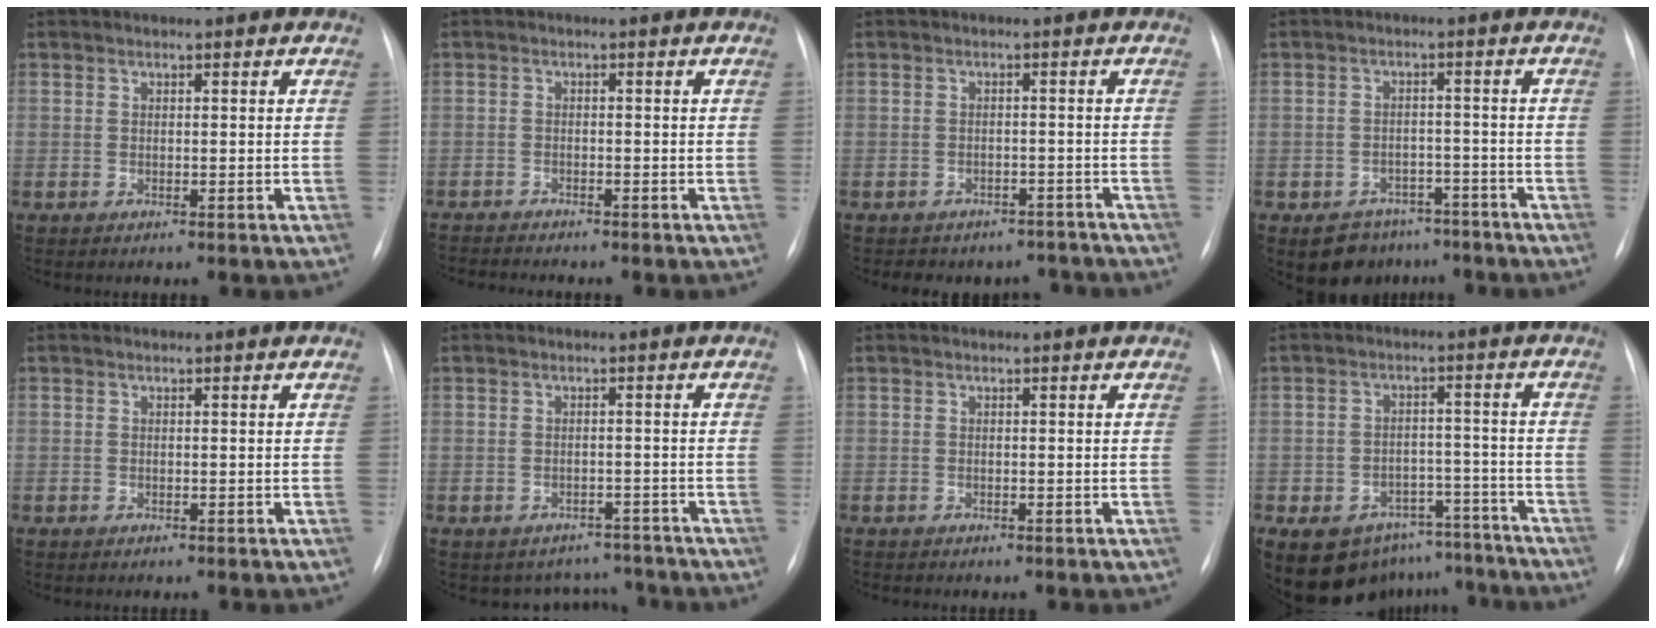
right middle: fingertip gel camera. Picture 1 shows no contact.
{"total": 3.8, "force": [-3.7, 0.1, 0.8], "torque": [-0.010, -0.013, -0.058]}
{"total": 8.1, "force": [-7.0, 4.0, 0.5], "torque": [0.002, 0.022, -0.071]}
{"total": 6.9, "force": [-5.1, 4.5, 1.0], "torque": [-0.003, 0.016, -0.070]}
{"total": 0.0}
{"total": 5.1, "force": [-4.5, 2.3, -0.7], "torque": [0.019, 0.025, -0.051]}
{"total": 0.0}
{"total": 14.6, "force": [-11.0, 8.6, 4.2], "torque": [-0.068, 0.030, -0.141]}